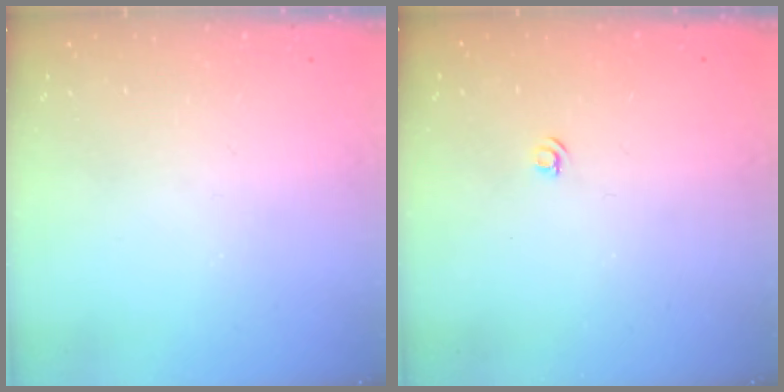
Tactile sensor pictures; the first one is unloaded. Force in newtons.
{"total": 3.5, "press": 3.4, "slide": 0.5}